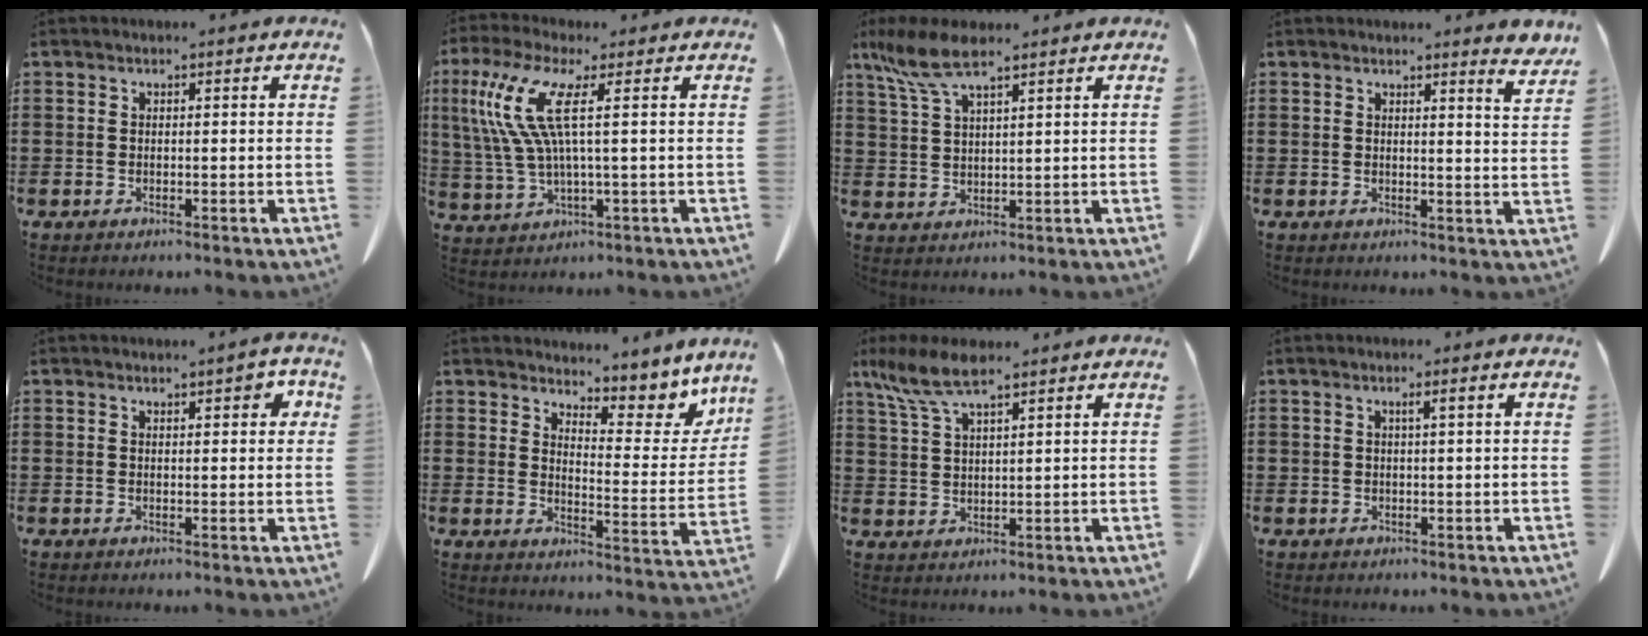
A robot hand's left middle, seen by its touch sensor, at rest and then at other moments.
{"total": 9.5, "force": [2.5, 1.3, 9.0], "torque": [-0.213, -0.015, 0.034]}
{"total": 6.8, "force": [4.7, 1.5, 4.7], "torque": [-0.117, -0.008, 0.081]}
{"total": 3.2, "force": [3.1, -0.5, 0.5], "torque": [-0.011, -0.017, 0.056]}
{"total": 2.5, "force": [1.6, 0.8, 1.8], "torque": [-0.029, 0.004, 0.025]}
{"total": 6.9, "force": [6.2, 1.7, 2.5], "torque": [-0.050, -0.048, 0.106]}
{"total": 6.7, "force": [4.7, 1.4, 4.5], "torque": [-0.106, -0.007, 0.084]}
{"total": 1.3, "force": [0.5, 0.0, 1.2], "torque": [-0.022, 0.000, 0.008]}